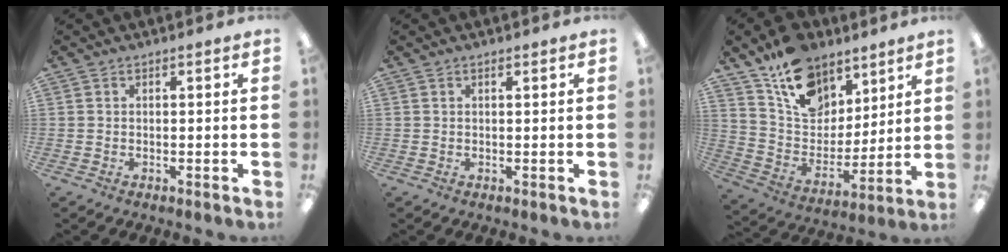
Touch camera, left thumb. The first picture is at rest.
{"total": 0.6, "force": [0.5, 0.2, 0.3], "torque": [0.001, -0.001, 0.007]}
{"total": 16.7, "force": [11.3, 10.5, 6.3], "torque": [-0.114, -0.067, 0.217]}